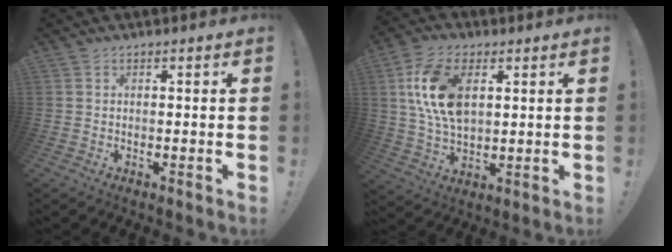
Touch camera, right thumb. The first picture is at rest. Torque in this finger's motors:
{"motor_torque": [1.26, 2.93, 1.13, -0.74, 0.61]}